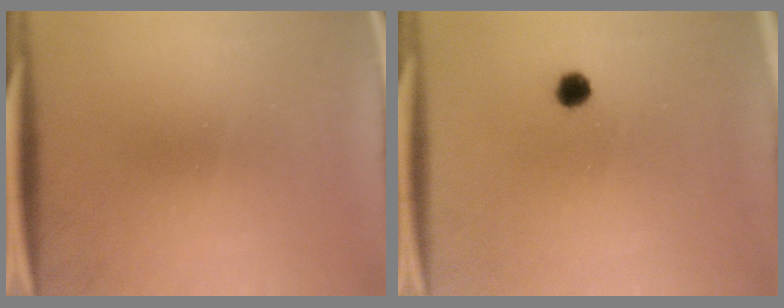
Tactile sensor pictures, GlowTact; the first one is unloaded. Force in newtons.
{"total": 1.8}